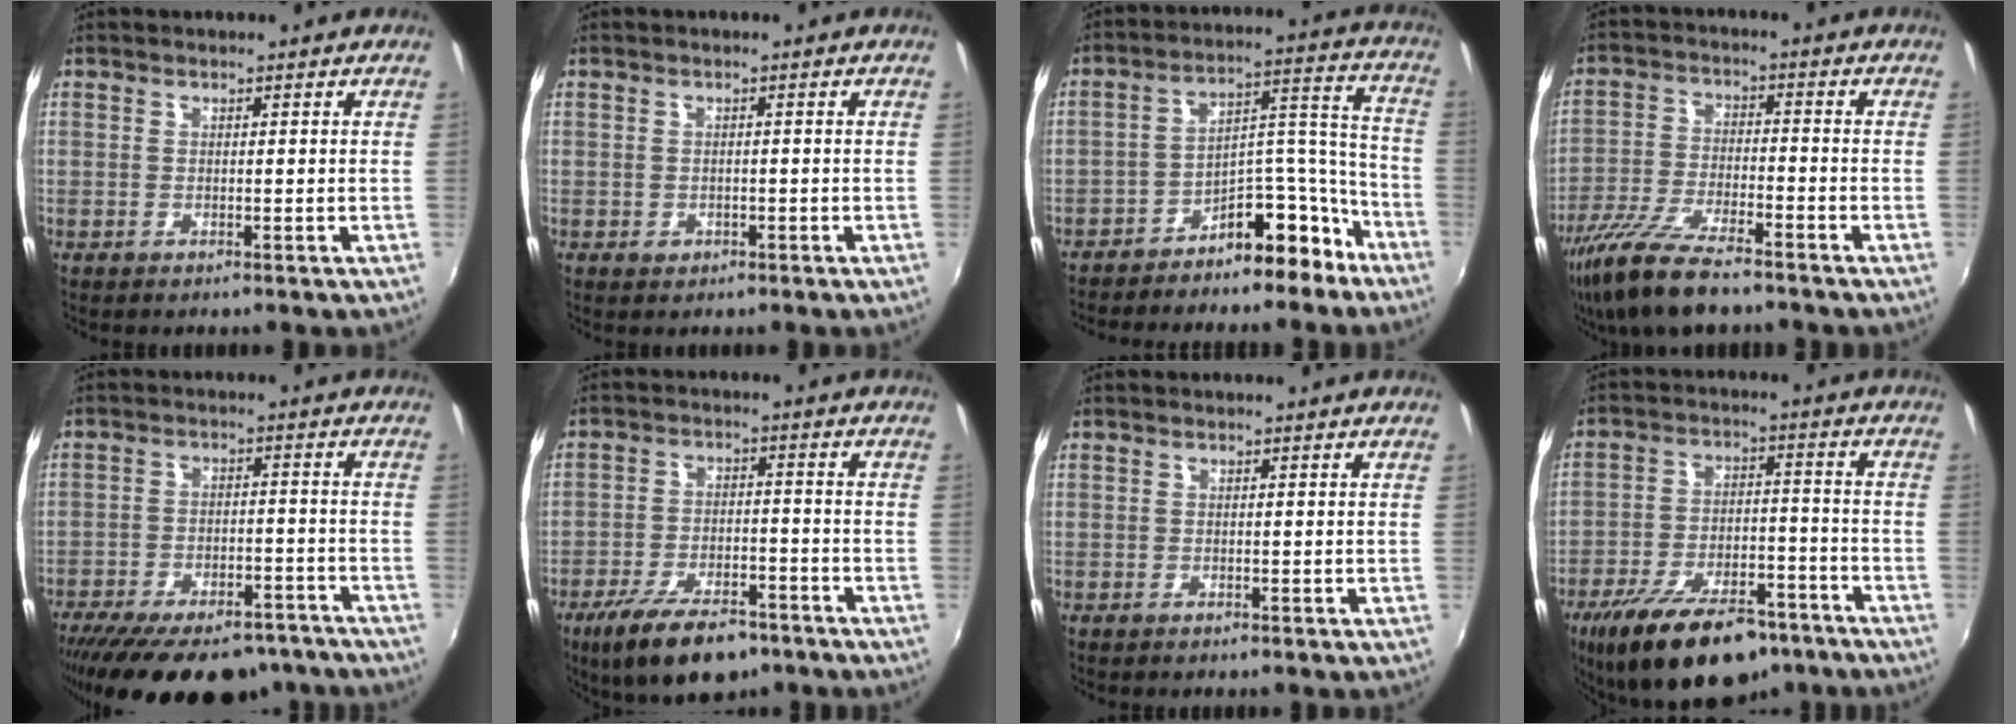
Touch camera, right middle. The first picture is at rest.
{"total": 1.5, "force": [-0.7, 1.2, 0.5], "torque": [-0.009, -0.004, -0.008]}
{"total": 13.2, "force": [-10.6, 5.3, 6.0], "torque": [-0.083, 0.069, -0.152]}
{"total": 13.5, "force": [-10.6, 2.9, 7.8], "torque": [-0.171, -0.033, -0.198]}
{"total": 23.0, "force": [-18.4, 8.6, 10.7], "torque": [-0.210, -0.019, -0.250]}
{"total": 13.5, "force": [-9.3, 5.7, 7.9], "torque": [-0.166, -0.020, -0.152]}
{"total": 0.0}
{"total": 20.5, "force": [-14.6, 8.8, 11.3], "torque": [-0.214, -0.016, -0.218]}